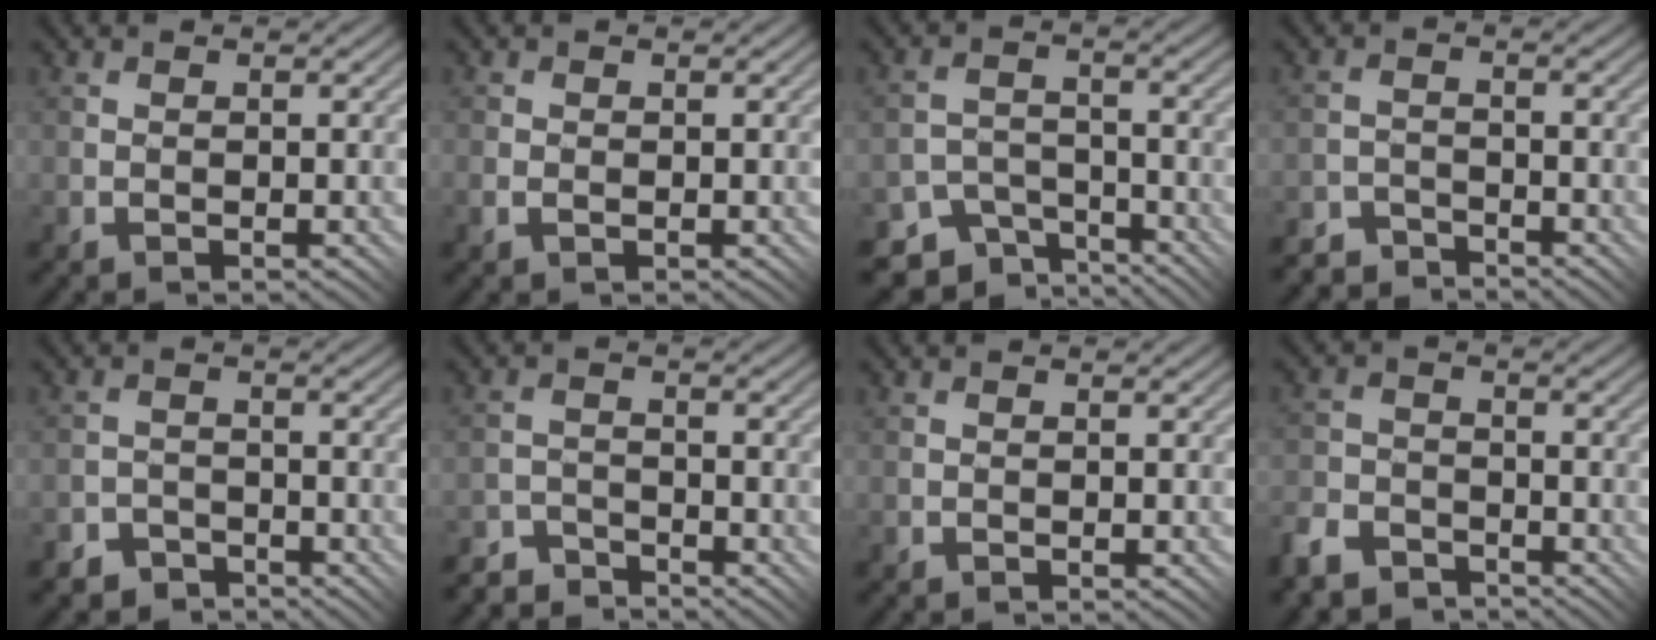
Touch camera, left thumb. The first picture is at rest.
{"total": 1.6, "force": [-0.5, 1.3, 0.8], "torque": [-0.016, -0.001, -0.011]}
{"total": 6.1, "force": [-4.8, 3.3, 1.6], "torque": [-0.024, -0.005, -0.081]}
{"total": 3.8, "force": [-3.7, 0.7, 0.0], "torque": [0.009, 0.008, -0.074]}
{"total": 3.3, "force": [-3.0, 1.5, 0.1], "torque": [0.005, 0.010, -0.057]}
{"total": 4.1, "force": [-4.0, 0.8, 0.2], "torque": [0.004, 0.006, -0.081]}
{"total": 0.0}
{"total": 5.7, "force": [-4.8, 2.8, 1.6], "torque": [-0.037, -0.003, -0.106]}